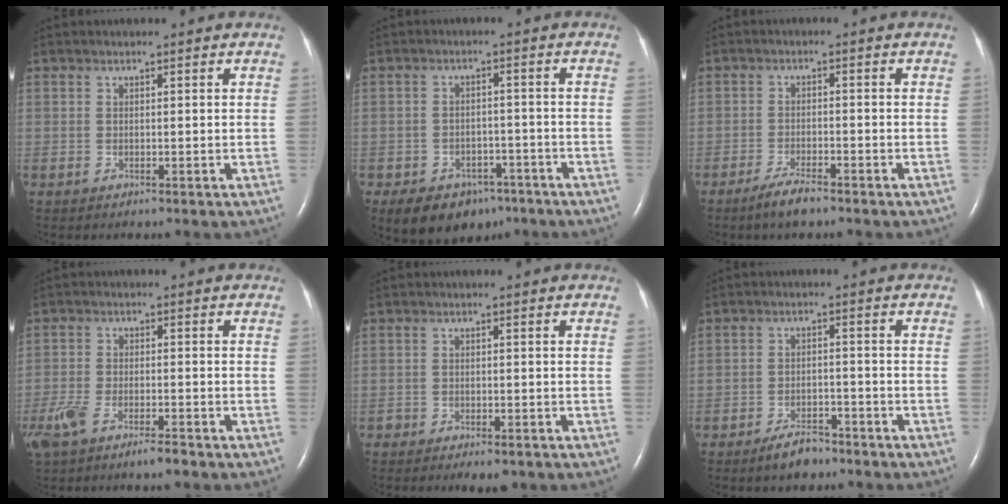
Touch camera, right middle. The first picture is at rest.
{"total": 9.9, "force": [-6.6, 6.3, 3.7], "torque": [-0.061, 0.009, -0.092]}
{"total": 3.7, "force": [-2.9, 0.4, 2.3], "torque": [-0.055, -0.006, -0.055]}
{"total": 7.0, "force": [-5.0, 1.7, 4.6], "torque": [-0.093, -0.006, -0.086]}
{"total": 3.6, "force": [-2.8, 1.4, 1.8], "torque": [-0.023, -0.004, -0.038]}
{"total": 4.3, "force": [-3.5, 1.5, 2.0], "torque": [-0.043, 0.000, -0.055]}